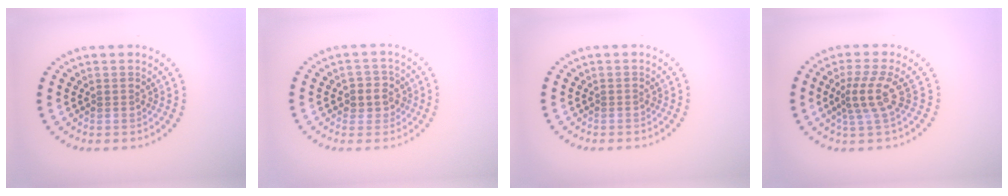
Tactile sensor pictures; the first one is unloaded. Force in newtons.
{"total": 2.5, "press": 2.2, "slide": 1.0}
{"total": 0.0}
{"total": 3.0, "press": 2.3, "slide": 1.9}